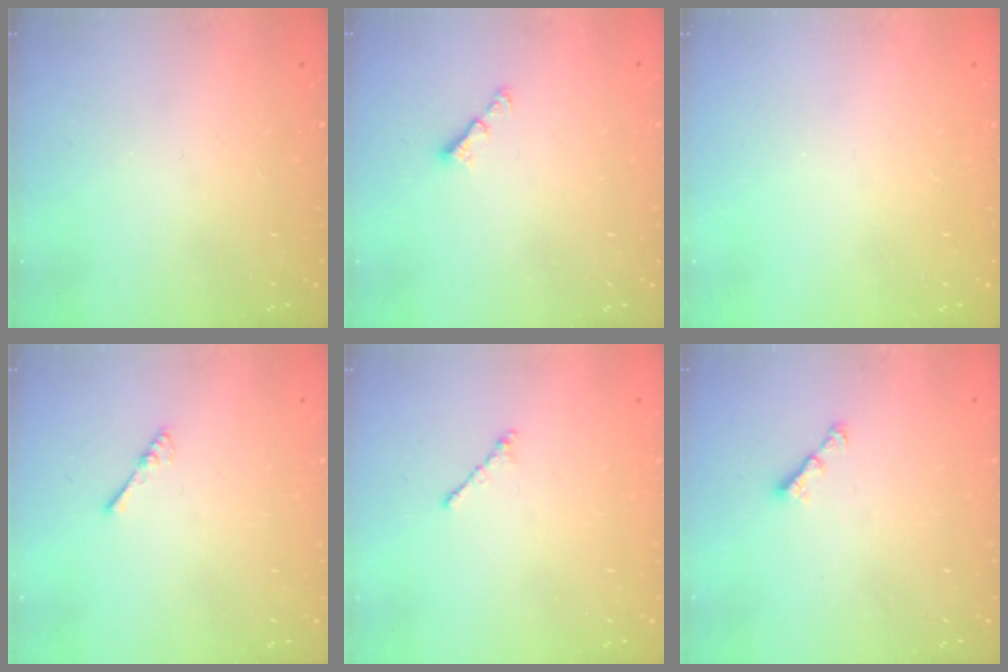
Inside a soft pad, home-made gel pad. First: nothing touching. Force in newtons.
{"total": 2.8, "press": 2.7, "slide": 0.5}
{"total": 0.0}
{"total": 2.4, "press": 2.4, "slide": 0.5}
{"total": 0.9, "press": 0.7, "slide": 0.5}
{"total": 2.9, "press": 2.8, "slide": 0.6}